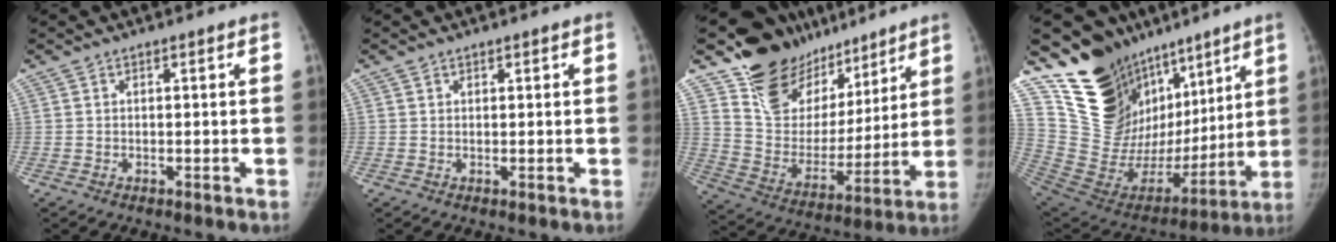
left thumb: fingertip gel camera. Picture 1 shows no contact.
{"total": 0.6, "force": [0.5, 0.4, 0.0], "torque": [0.005, -0.002, 0.005]}
{"total": 21.9, "force": [16.4, 12.6, 7.2], "torque": [-0.066, -0.096, 0.279]}
{"total": 27.1, "force": [15.5, 17.5, 13.7], "torque": [-0.166, -0.044, 0.280]}